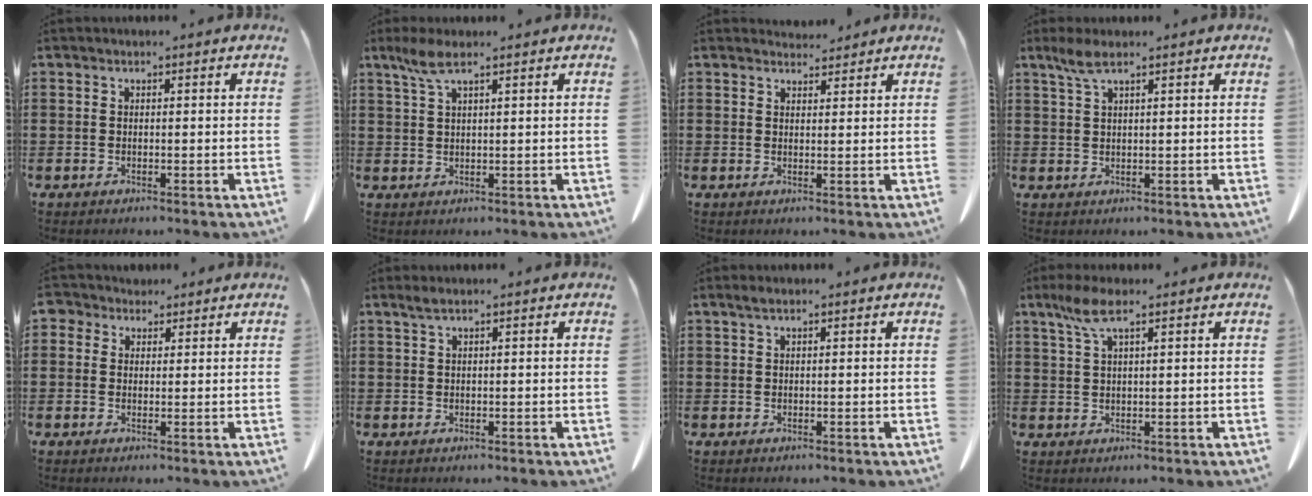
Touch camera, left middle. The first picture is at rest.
{"total": 3.9, "force": [2.3, 0.9, 3.0], "torque": [-0.065, 0.003, 0.042]}
{"total": 2.5, "force": [2.4, 0.6, 0.1], "torque": [-0.001, -0.007, 0.044]}
{"total": 3.1, "force": [2.0, 0.6, 2.4], "torque": [-0.051, 0.003, 0.035]}
{"total": 2.8, "force": [1.8, 2.0, 0.6], "torque": [-0.021, 0.011, 0.034]}
{"total": 1.1, "force": [0.7, 0.0, 0.9], "torque": [-0.019, 0.000, 0.013]}
{"total": 0.8, "force": [0.5, 0.1, 0.6], "torque": [-0.014, 0.001, 0.009]}
{"total": 5.0, "force": [2.7, 1.2, 4.0], "torque": [-0.091, 0.002, 0.047]}